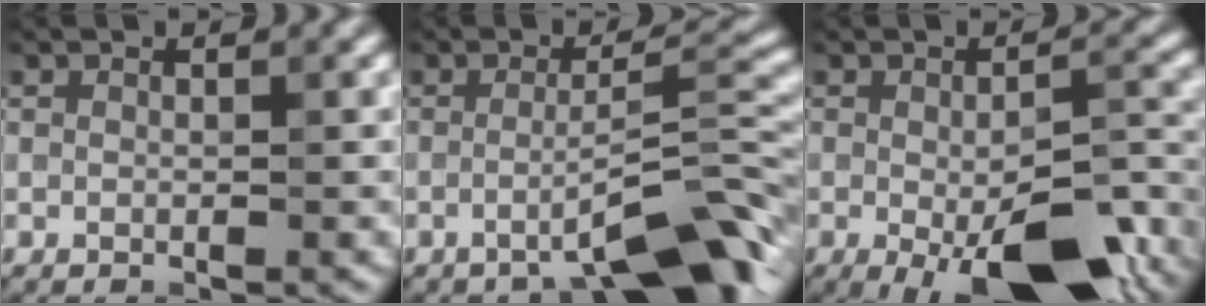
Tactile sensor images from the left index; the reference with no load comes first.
{"total": 7.8, "force": [-4.1, 1.2, 6.5], "torque": [-0.098, 0.016, -0.069]}
{"total": 11.7, "force": [-5.2, 3.9, 9.8], "torque": [-0.155, -0.030, -0.065]}